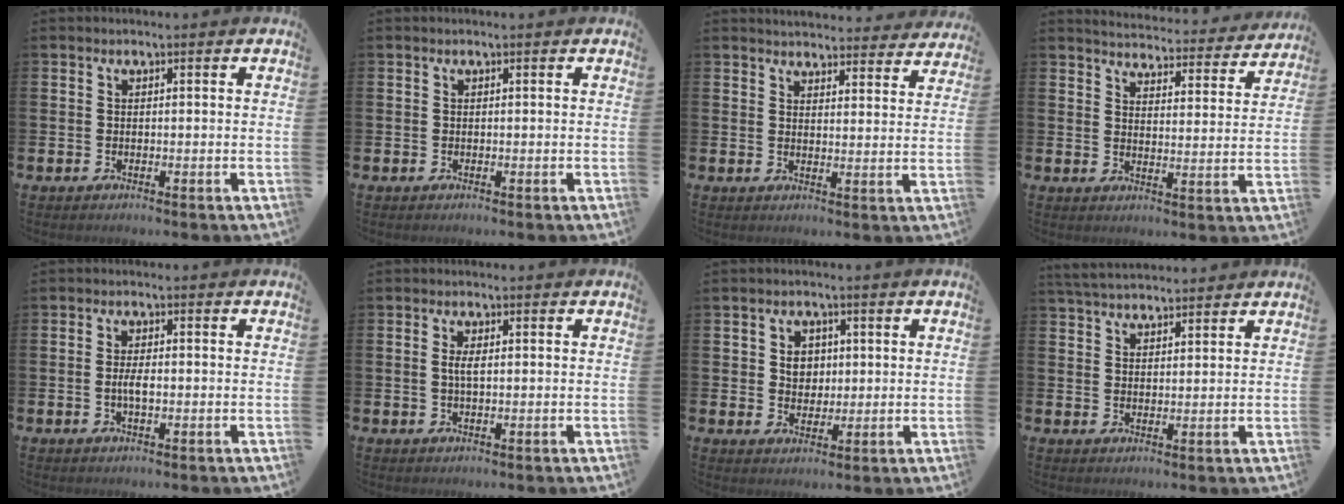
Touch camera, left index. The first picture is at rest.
{"total": 0.0}
{"total": 4.5, "force": [4.4, 0.7, 0.0], "torque": [-0.005, -0.031, 0.078]}
{"total": 4.3, "force": [4.3, 0.4, 0.2], "torque": [-0.020, -0.039, 0.070]}
{"total": 2.5, "force": [-0.3, 0.9, 2.3], "torque": [-0.041, 0.001, -0.007]}
{"total": 2.0, "force": [0.3, 0.7, 1.9], "torque": [-0.036, 0.004, 0.003]}
{"total": 3.2, "force": [1.0, 2.6, 1.6], "torque": [-0.014, 0.001, 0.010]}
{"total": 4.3, "force": [4.2, 0.9, 0.8], "torque": [-0.031, -0.014, 0.078]}